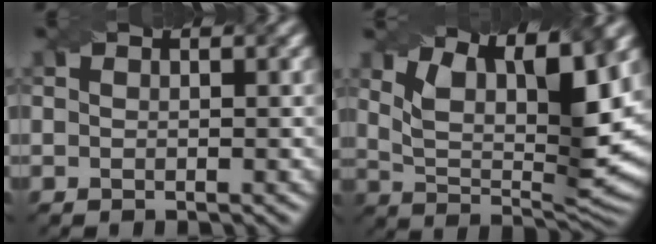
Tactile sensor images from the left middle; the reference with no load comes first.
{"total": 11.1, "force": [5.4, 3.8, 8.9], "torque": [-0.148, -0.005, 0.093]}